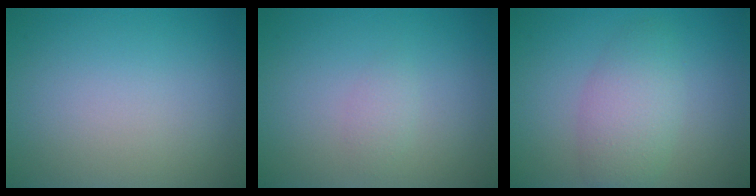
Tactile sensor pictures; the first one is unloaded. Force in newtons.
{"total": 1.0, "press": 1.0, "slide": 0.1}
{"total": 2.4, "press": 2.4, "slide": 0.2}